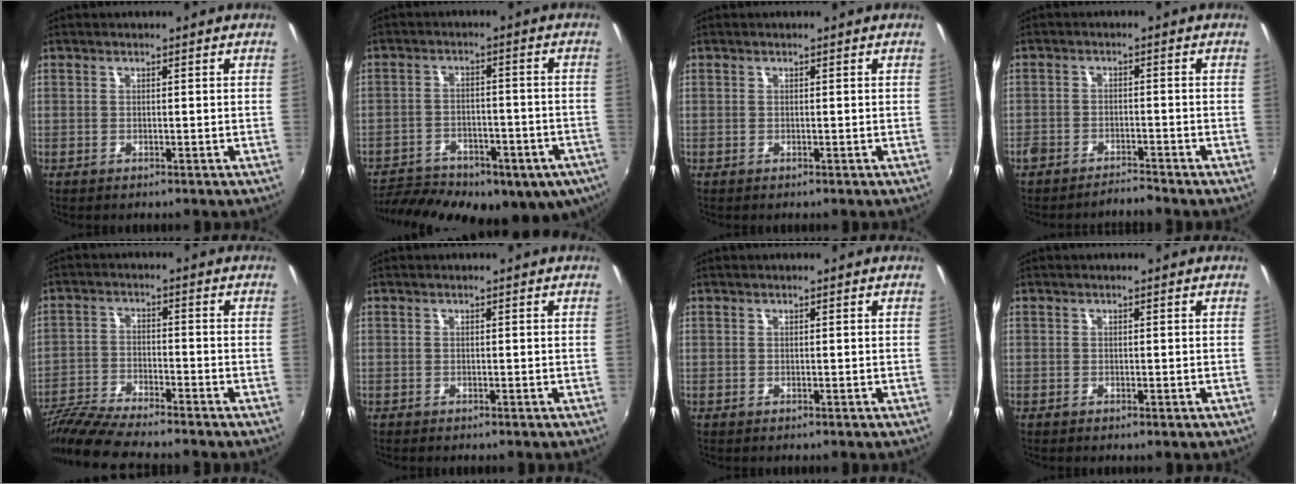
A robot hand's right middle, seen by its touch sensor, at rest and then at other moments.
{"total": 23.5, "force": [-16.7, 10.4, 12.9], "torque": [-0.239, -0.032, -0.217]}
{"total": 0.0}
{"total": 3.7, "force": [-3.6, 0.6, 0.7], "torque": [-0.030, -0.004, -0.066]}
{"total": 10.8, "force": [-9.8, 0.5, 4.6], "torque": [-0.113, -0.019, -0.187]}
{"total": 0.0}
{"total": 0.0}
{"total": 0.0}